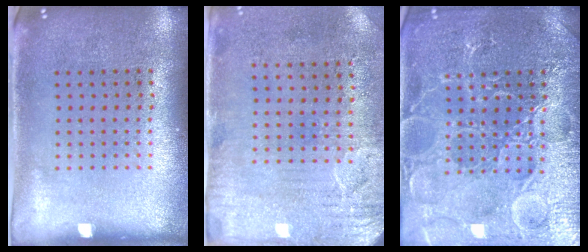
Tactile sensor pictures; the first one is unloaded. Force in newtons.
{"total": 3.3, "press": 2.7, "slide": 2.0}
{"total": 5.0, "press": 4.9, "slide": 0.7}